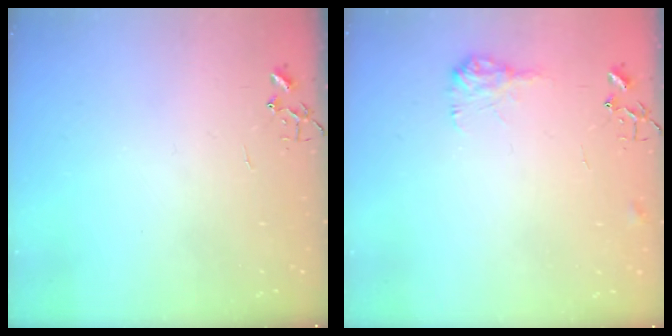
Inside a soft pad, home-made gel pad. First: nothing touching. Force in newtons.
{"total": 8.5, "press": 8.5, "slide": 0.2}